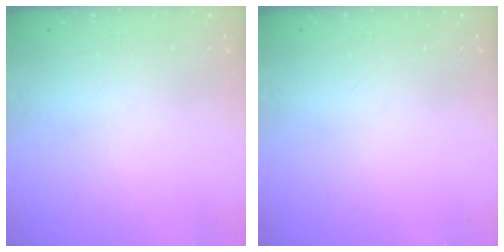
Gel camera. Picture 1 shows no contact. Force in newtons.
{"total": 0.0}